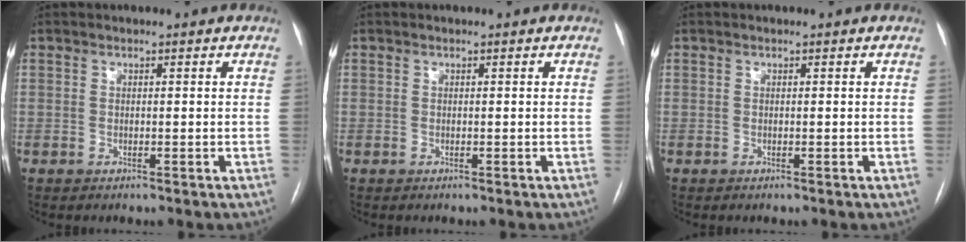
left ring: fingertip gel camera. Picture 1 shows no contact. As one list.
[{"total": 0.0}, {"total": 0.0}]